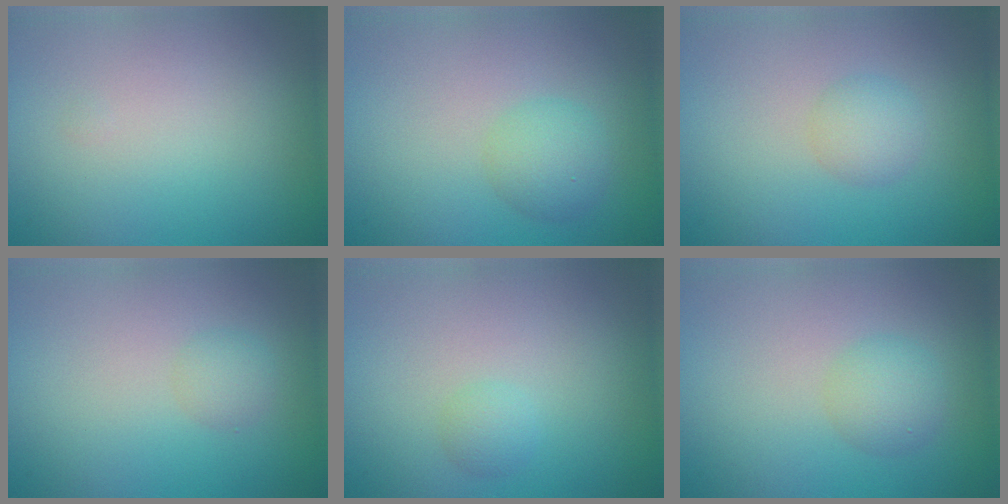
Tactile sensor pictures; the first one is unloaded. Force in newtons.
{"total": 2.6, "press": 2.6, "slide": 0.1}
{"total": 2.0, "press": 2.0, "slide": 0.2}
{"total": 1.3, "press": 1.3, "slide": 0.0}
{"total": 1.1, "press": 1.1, "slide": 0.0}
{"total": 2.4, "press": 2.4, "slide": 0.0}